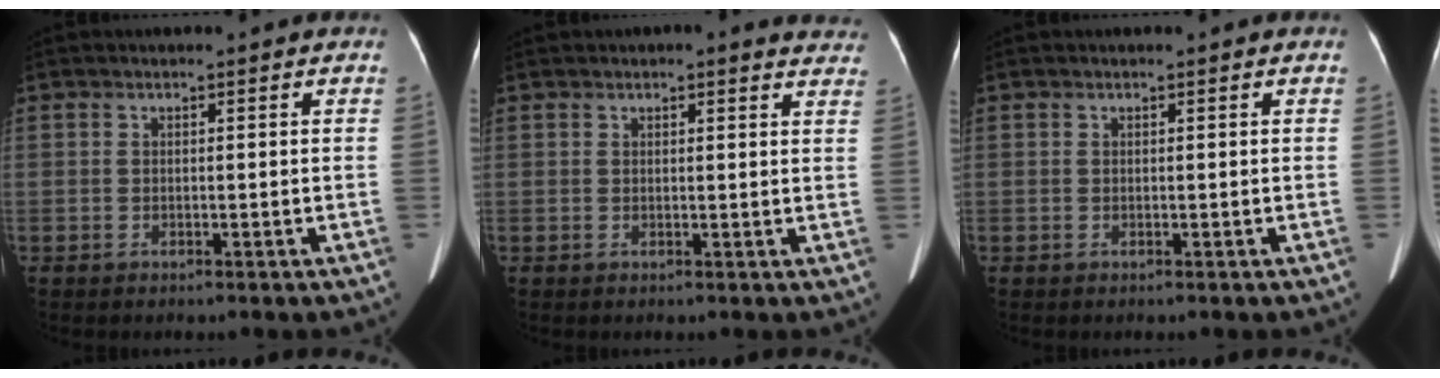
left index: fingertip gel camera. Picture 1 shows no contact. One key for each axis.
{"total": 6.2, "fx": 5.4, "fy": 1.8, "fz": 2.3, "tx": -0.005, "ty": 0.002, "tz": 0.041}
{"total": 0.0}